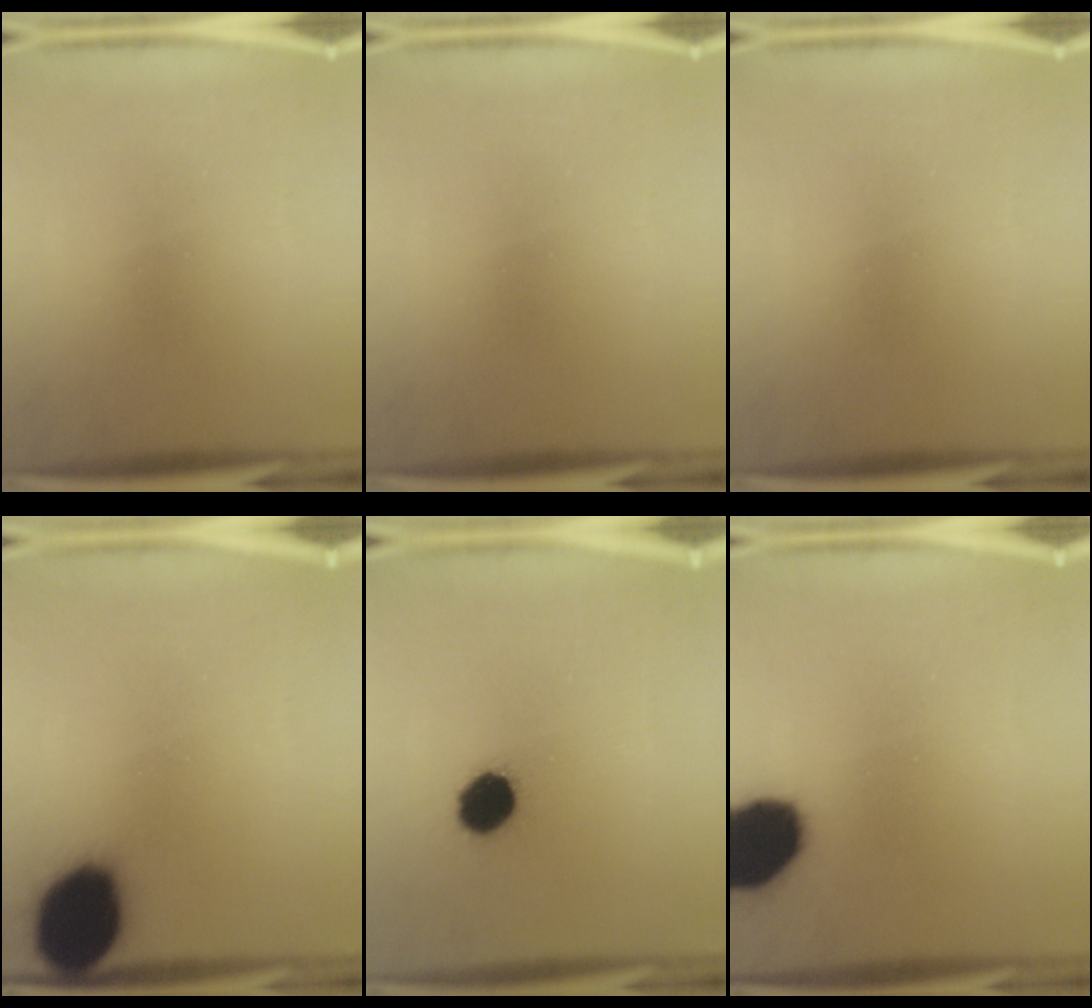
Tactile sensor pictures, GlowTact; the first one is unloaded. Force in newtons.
{"total": 0.0}
{"total": 0.0}
{"total": 19.2}
{"total": 10.8}
{"total": 19.3}